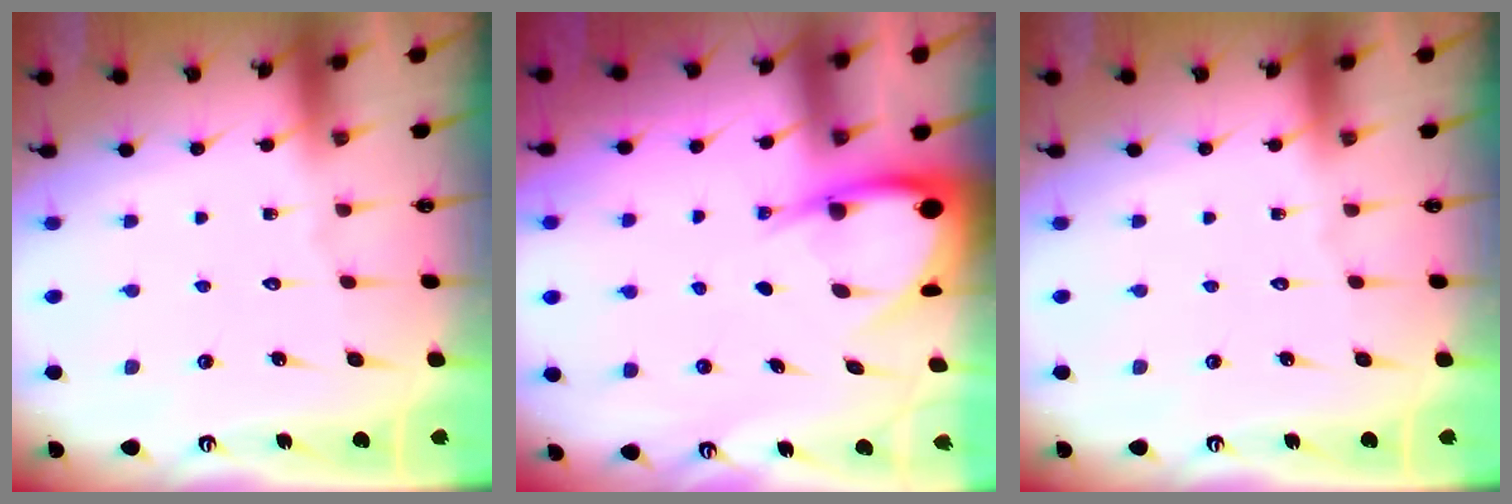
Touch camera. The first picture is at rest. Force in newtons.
{"total": 7.2, "press": 7.1, "slide": 1.0}
{"total": 0.0}